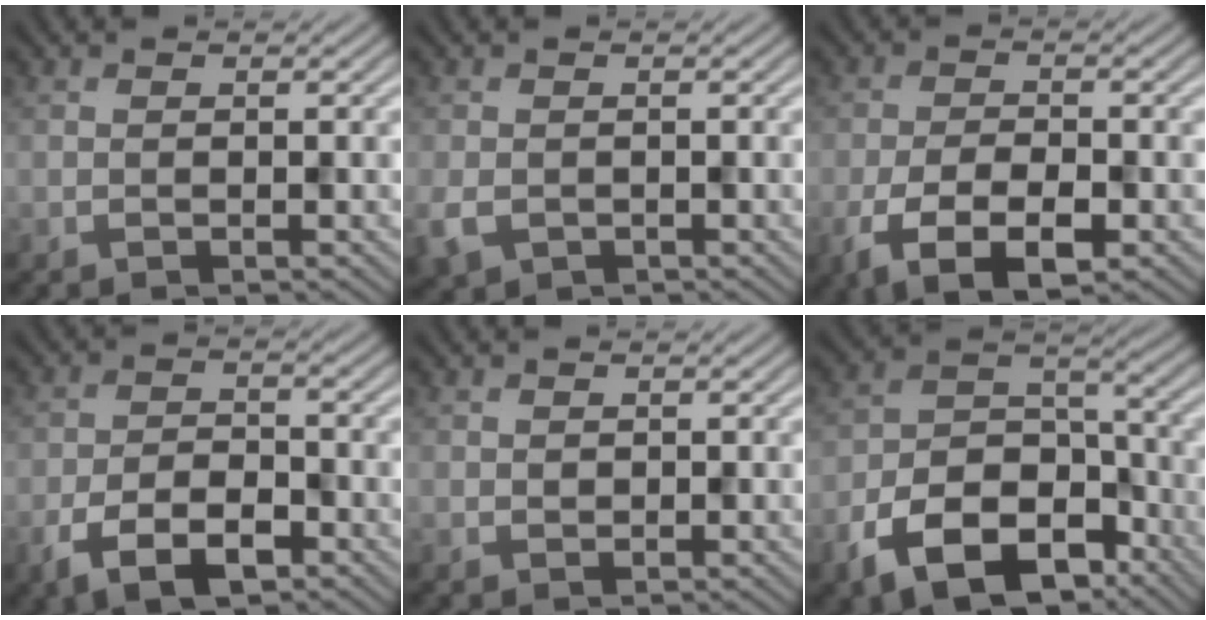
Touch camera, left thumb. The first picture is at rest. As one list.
[{"total": 3.1, "force": [-1.2, 2.3, 1.6], "torque": [-0.049, -0.016, -0.027]}, {"total": 7.9, "force": [-3.8, 3.7, 5.8], "torque": [-0.119, -0.012, -0.070]}, {"total": 7.0, "force": [-3.8, 3.5, 4.7], "torque": [-0.088, -0.002, -0.077]}, {"total": 0.6, "force": [0.3, 0.6, 0.2], "torque": [-0.006, -0.003, 0.005]}, {"total": 12.7, "force": [-7.6, 7.2, 7.1], "torque": [-0.147, -0.020, -0.144]}]